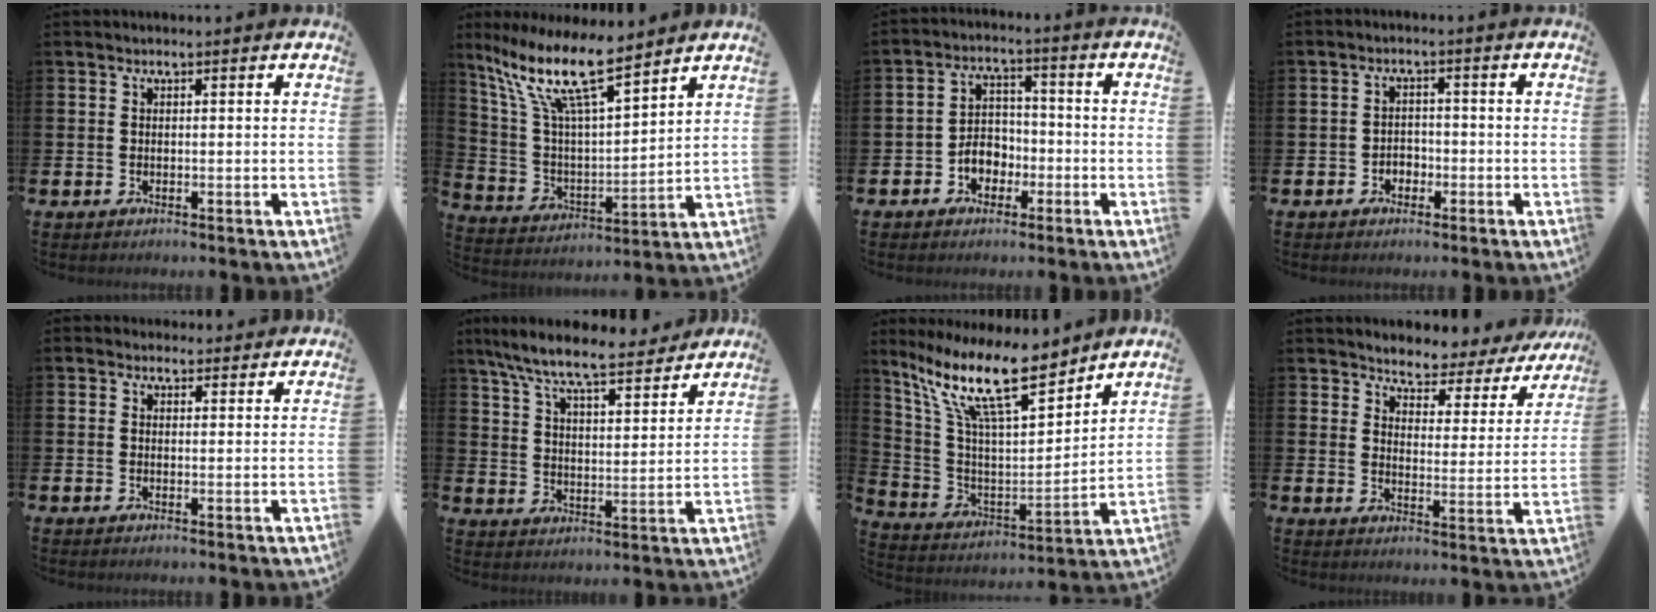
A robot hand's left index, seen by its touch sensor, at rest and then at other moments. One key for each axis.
{"total": 13.1, "fx": 9.9, "fy": 2.8, "fz": 8.2, "tx": -0.191, "ty": -0.041, "tz": 0.171}
{"total": 4.1, "fx": -1.9, "fy": 3.3, "fz": 1.7, "tx": -0.037, "ty": 0.007, "tz": -0.042}
{"total": 2.0, "fx": -1.2, "fy": 1.6, "fz": 0.5, "tx": -0.013, "ty": 0.003, "tz": -0.028}
{"total": 1.8, "fx": 1.7, "fy": 0.7, "fz": -0.1, "tx": 0.010, "ty": -0.005, "tz": 0.029}
{"total": 9.1, "fx": 8.3, "fy": 1.1, "fz": 3.7, "tx": -0.095, "ty": -0.052, "tz": 0.143}
{"total": 14.9, "fx": 11.0, "fy": 4.1, "fz": 9.1, "tx": -0.198, "ty": -0.061, "tz": 0.191}
{"total": 3.5, "fx": 3.4, "fy": 1.1, "fz": 0.1, "tx": -0.029, "ty": -0.035, "tz": 0.049}